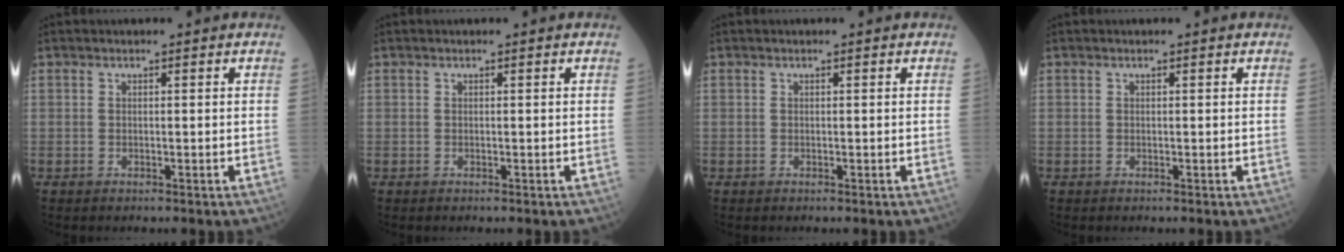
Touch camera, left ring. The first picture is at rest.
{"total": 0.0}
{"total": 0.0}
{"total": 0.0}